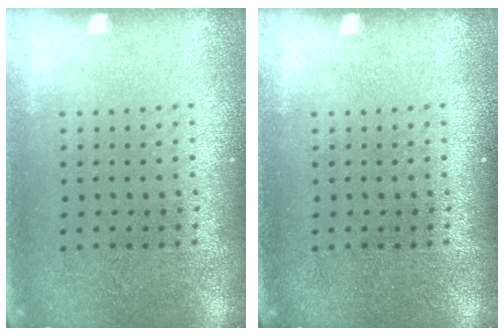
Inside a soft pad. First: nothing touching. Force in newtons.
{"total": 0.0}